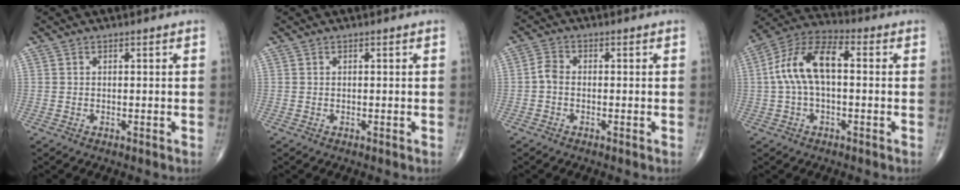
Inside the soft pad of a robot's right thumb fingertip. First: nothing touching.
{"total": 0.0}
{"total": 2.3, "force": [-0.6, 1.5, 1.7], "torque": [-0.031, 0.007, -0.021]}
{"total": 12.4, "force": [0.7, 6.2, 10.7], "torque": [-0.212, 0.042, 0.003]}